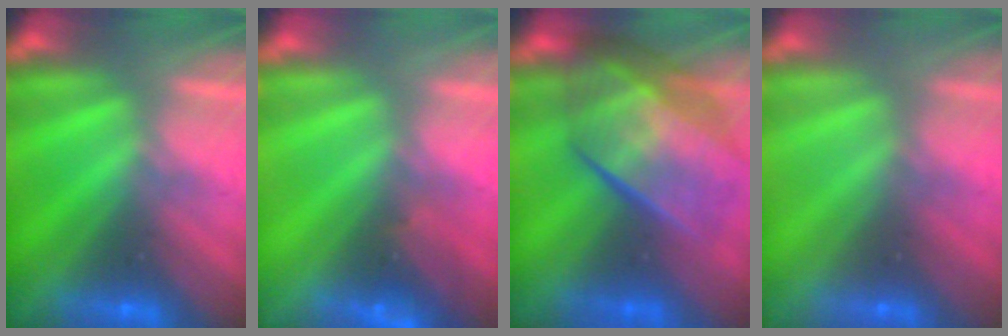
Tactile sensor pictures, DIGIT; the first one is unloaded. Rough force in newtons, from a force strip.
{"total": 2.6}
{"total": 7.1}
{"total": 2.9}